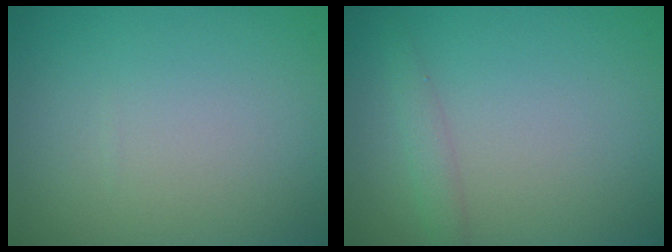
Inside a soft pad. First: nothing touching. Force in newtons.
{"total": 1.4, "press": 1.4, "slide": 0.1}